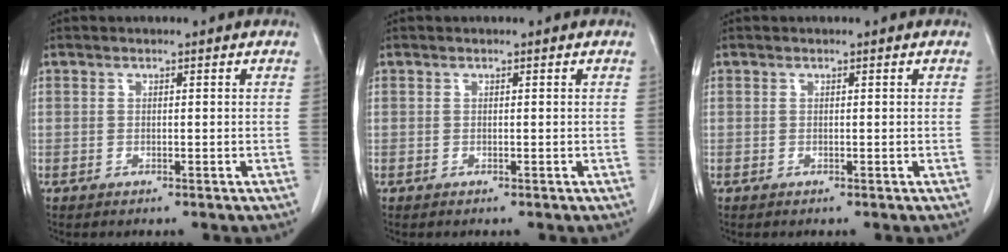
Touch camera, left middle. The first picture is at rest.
{"total": 0.0}
{"total": 0.0}